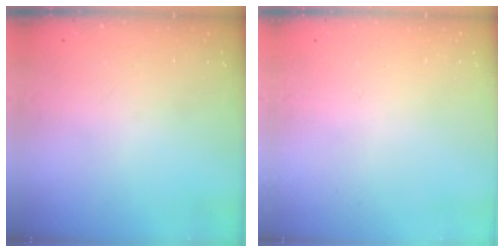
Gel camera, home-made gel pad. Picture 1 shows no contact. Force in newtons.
{"total": 0.0}